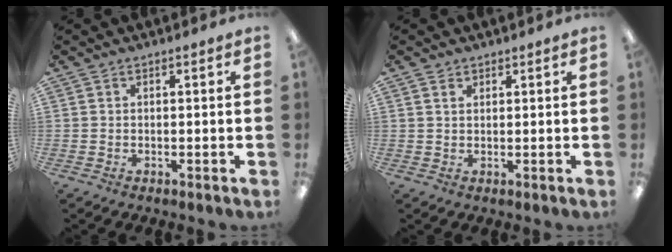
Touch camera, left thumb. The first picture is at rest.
{"total": 1.5, "force": [1.1, 0.9, 0.5], "torque": [-0.012, 0.000, 0.021]}